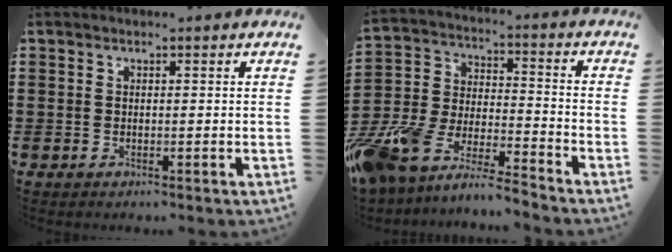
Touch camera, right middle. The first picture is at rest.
{"total": 9.5, "force": [-9.1, 1.8, 2.4], "torque": [-0.071, 0.012, -0.186]}